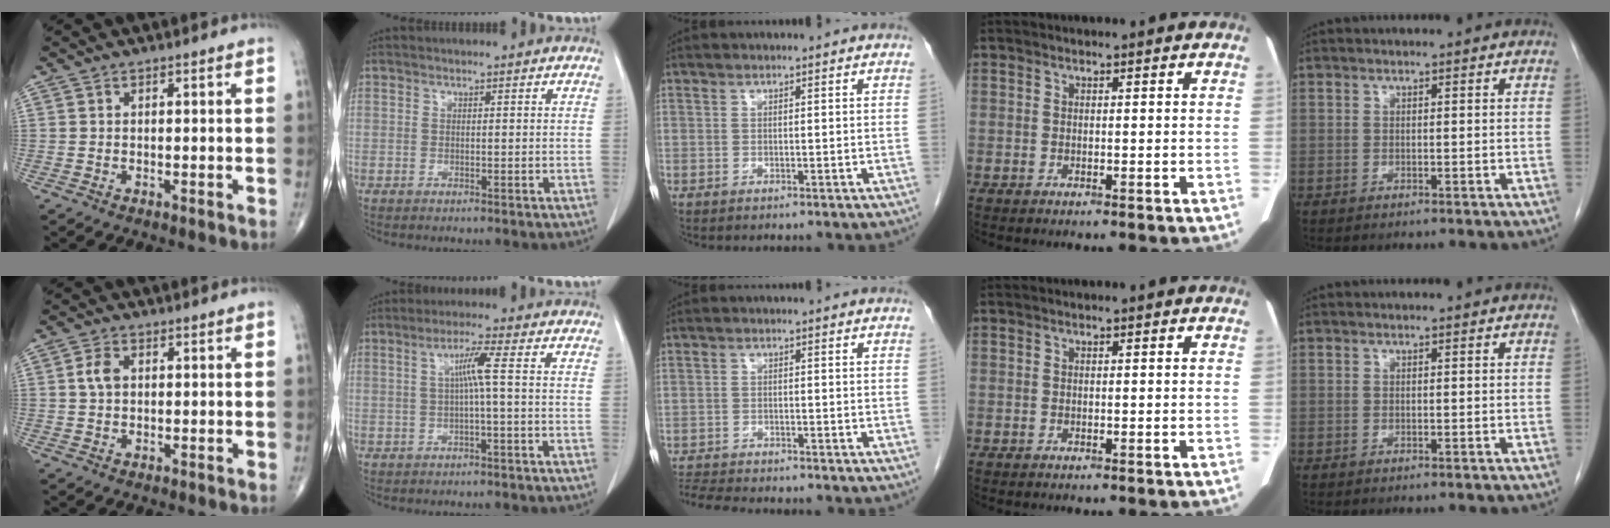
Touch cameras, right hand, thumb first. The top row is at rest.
{"thumb": {"total": 3.2, "force": [0.5, 2.2, 2.3], "torque": [-0.047, 0.004, 0.007]}, "index": {"total": 3.8, "force": [0.2, -0.8, 3.7], "torque": [-0.070, 0.008, 0.005]}, "middle": {"total": 7.5, "force": [-7.0, 0.9, 2.6], "torque": [-0.046, -0.011, -0.112]}}